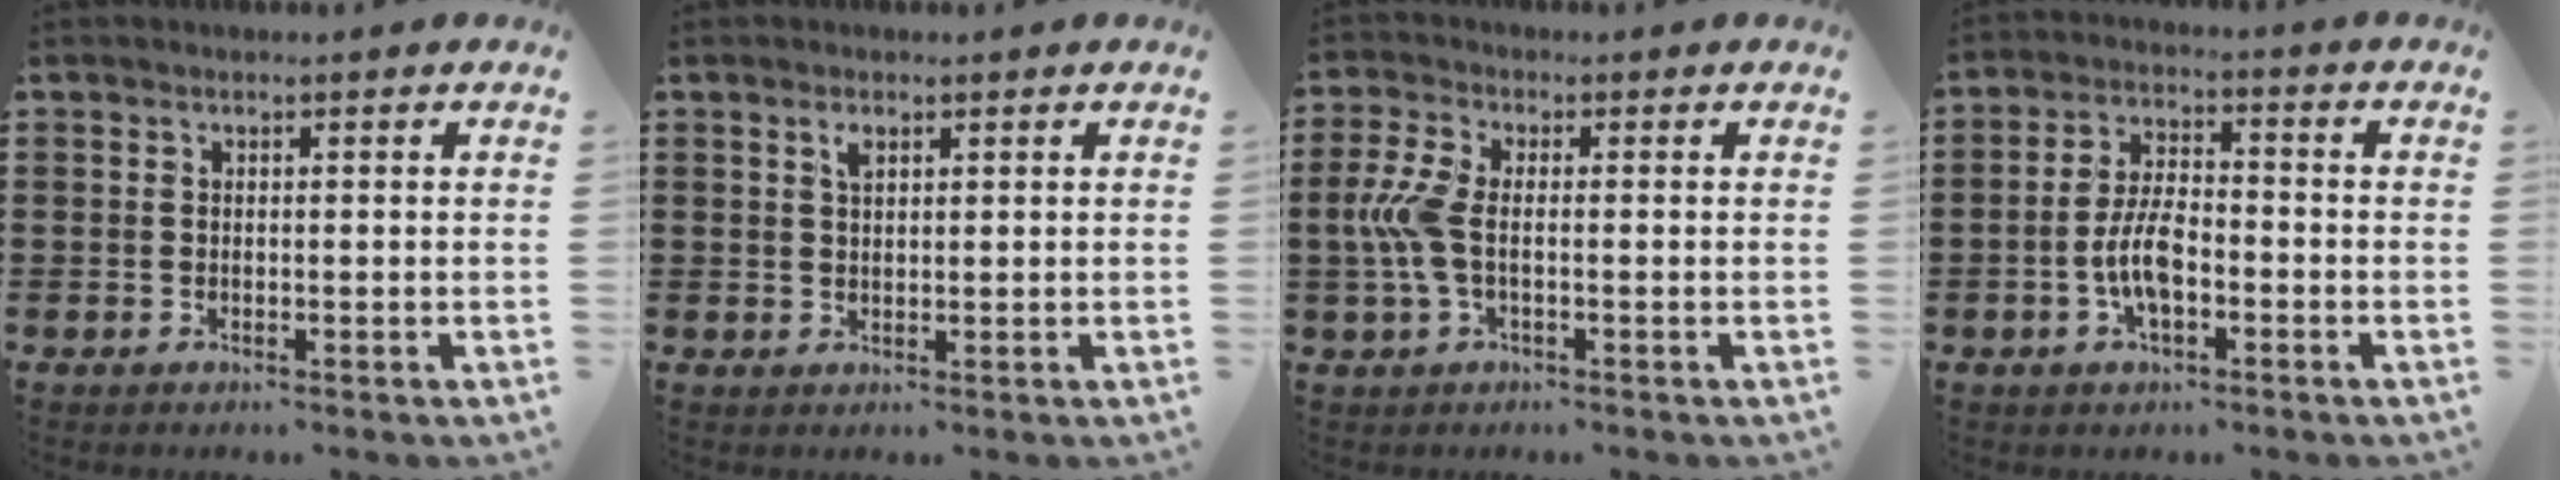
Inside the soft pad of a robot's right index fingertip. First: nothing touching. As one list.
[{"total": 1.7, "force": [0.9, 0.8, 1.3], "torque": [-0.028, 0.005, 0.015]}, {"total": 5.8, "force": [-0.7, 2.5, 5.2], "torque": [-0.135, -0.008, -0.023]}, {"total": 6.9, "force": [-2.1, 2.9, 5.9], "torque": [-0.134, -0.003, -0.046]}]